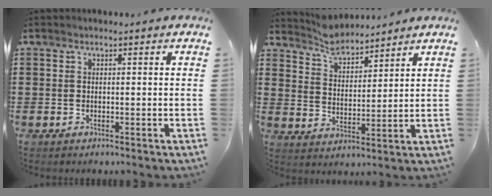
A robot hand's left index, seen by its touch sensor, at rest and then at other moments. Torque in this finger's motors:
{"motor_torque": [1.09, -1.04, 0.01, 0.05]}